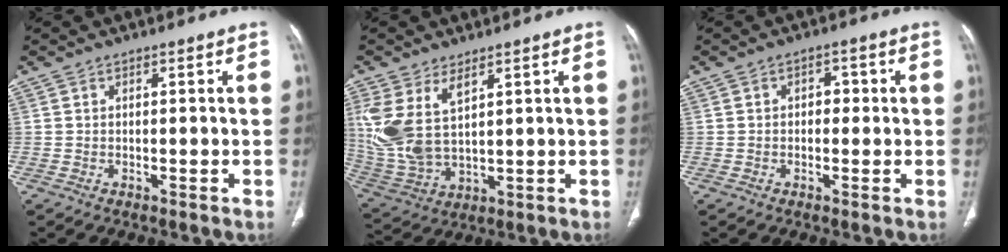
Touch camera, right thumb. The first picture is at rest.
{"total": 12.6, "force": [5.0, 6.6, 9.5], "torque": [-0.211, -0.017, 0.119]}
{"total": 2.6, "force": [0.1, 1.9, 1.8], "torque": [-0.012, 0.009, -0.003]}